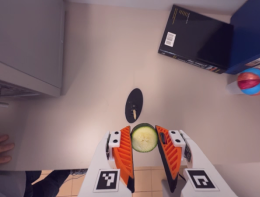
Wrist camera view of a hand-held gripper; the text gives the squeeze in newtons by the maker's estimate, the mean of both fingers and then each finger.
{"total": 7.5, "left": 7.2, "right": 7.9}